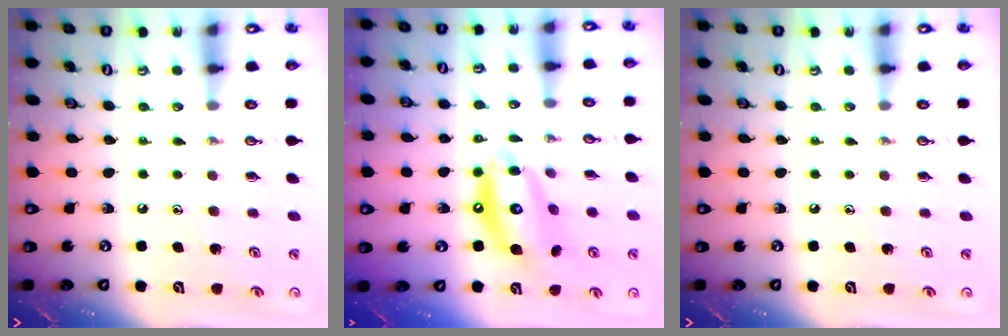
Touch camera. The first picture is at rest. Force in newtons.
{"total": 13.0, "press": 13.0, "slide": 1.2}
{"total": 0.0}